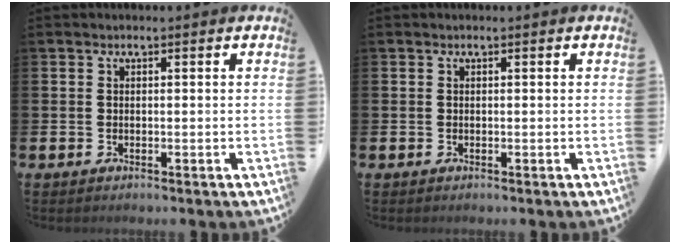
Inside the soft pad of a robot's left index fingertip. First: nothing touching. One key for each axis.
{"total": 0.0}